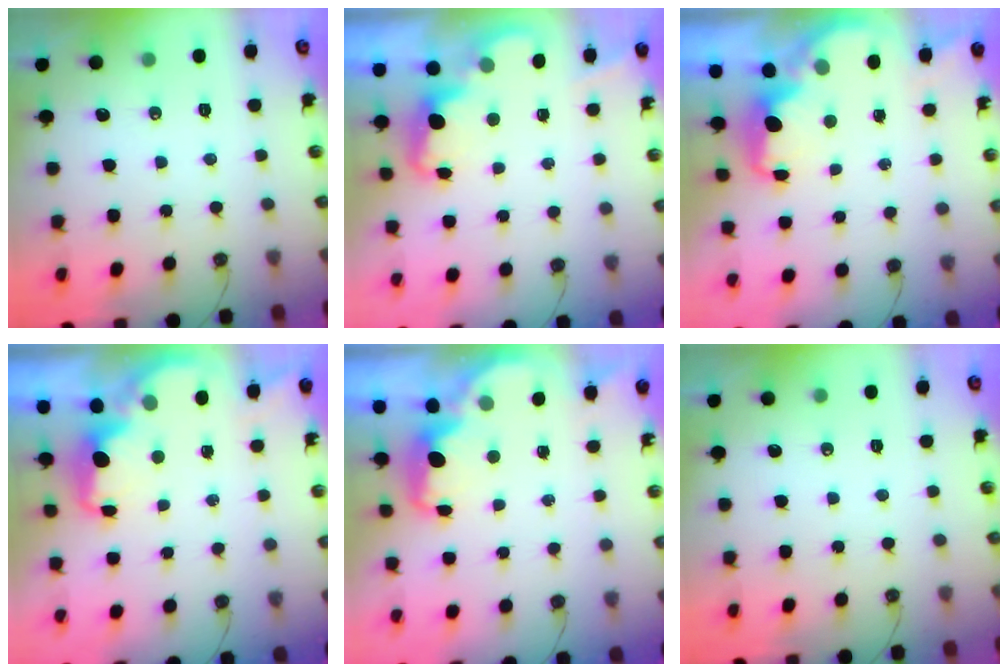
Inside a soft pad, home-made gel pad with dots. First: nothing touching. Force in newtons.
{"total": 2.4, "press": 2.4, "slide": 0.5}
{"total": 2.3, "press": 2.1, "slide": 0.9}
{"total": 2.2, "press": 2.0, "slide": 0.8}
{"total": 2.1, "press": 2.0, "slide": 0.7}
{"total": 0.0}